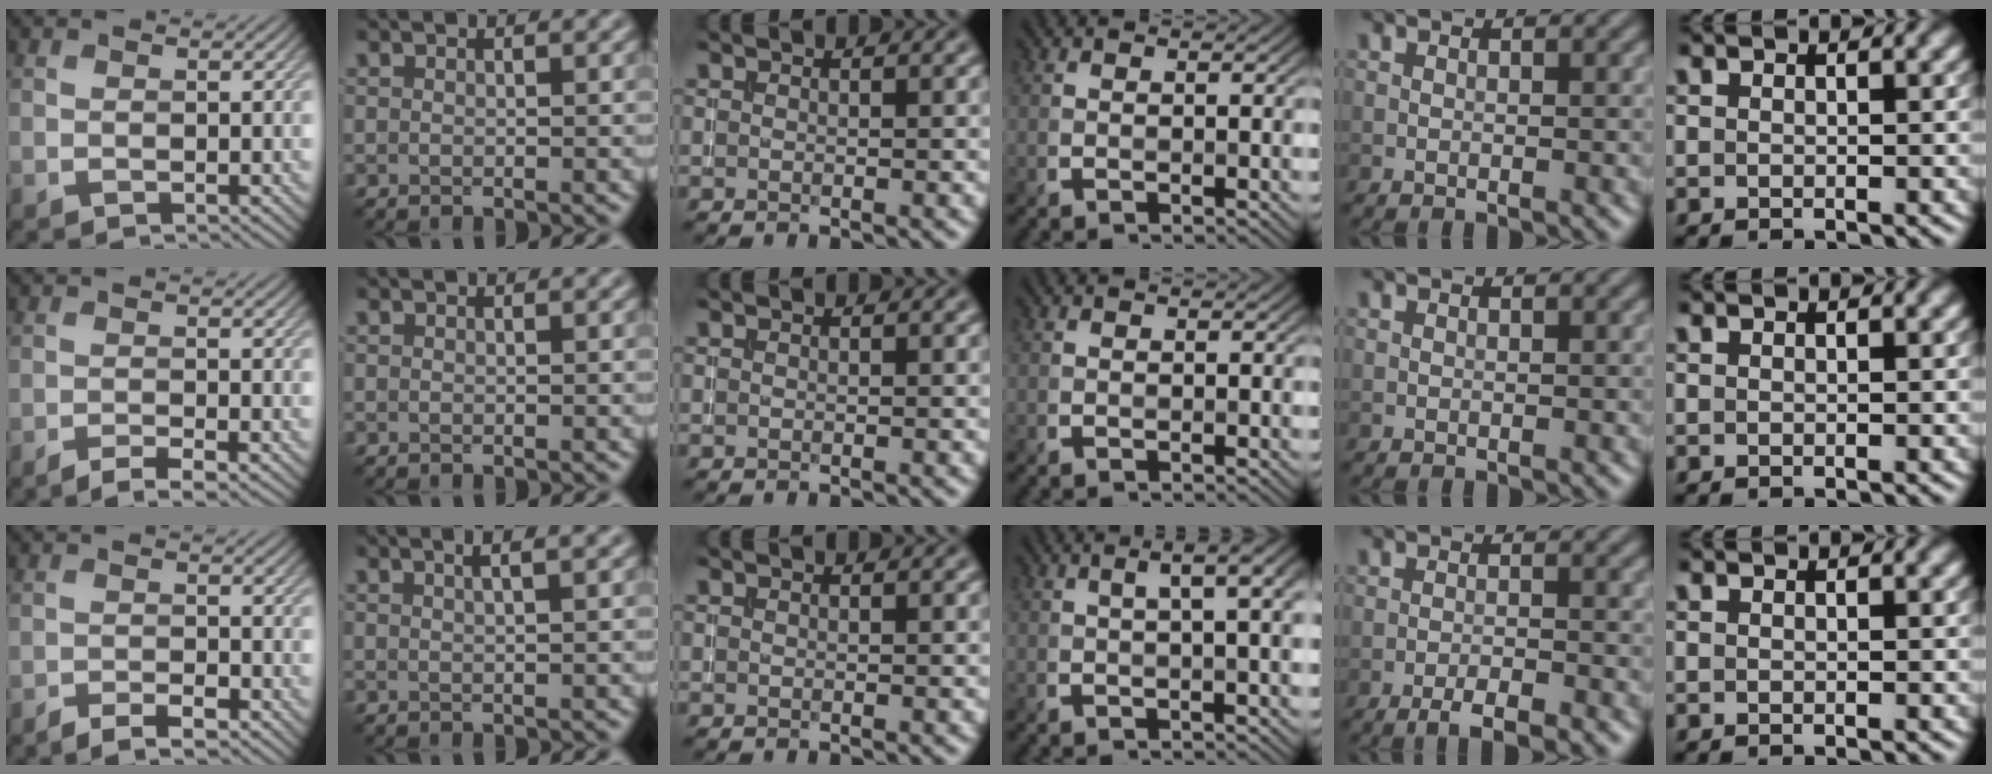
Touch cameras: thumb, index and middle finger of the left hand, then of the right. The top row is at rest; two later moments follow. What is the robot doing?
{"motion": "pour", "object": "almond"}